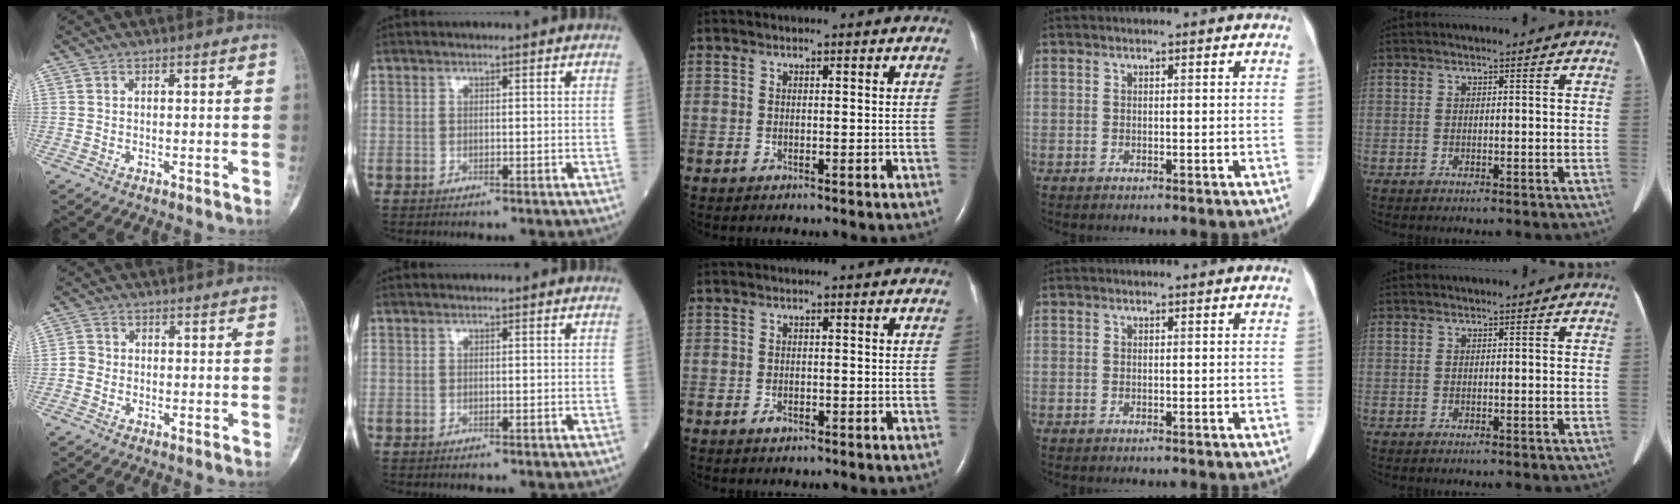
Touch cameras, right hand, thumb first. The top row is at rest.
{"thumb": {"total": 2.1, "force": [-0.6, 1.9, 0.7], "torque": [0.001, 0.008, -0.020]}, "middle": {"total": 1.1, "force": [-0.6, 0.6, 0.7], "torque": [-0.014, 0.000, -0.008]}}